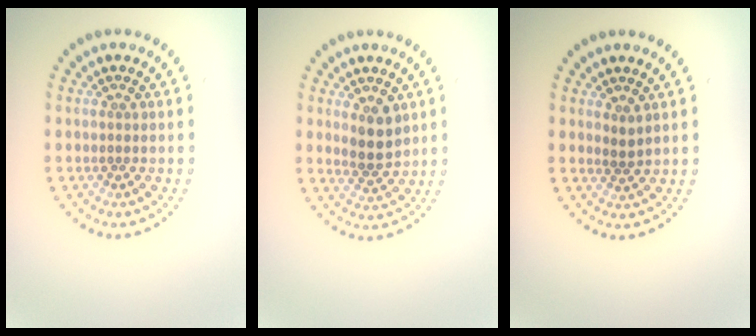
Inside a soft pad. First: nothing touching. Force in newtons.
{"total": 2.9, "press": 2.7, "slide": 1.0}
{"total": 0.9, "press": 0.8, "slide": 0.5}